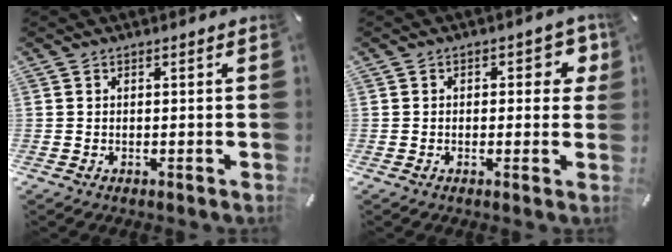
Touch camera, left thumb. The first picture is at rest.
{"total": 5.1, "force": [1.0, 3.0, 4.0], "torque": [-0.040, -0.002, 0.008]}